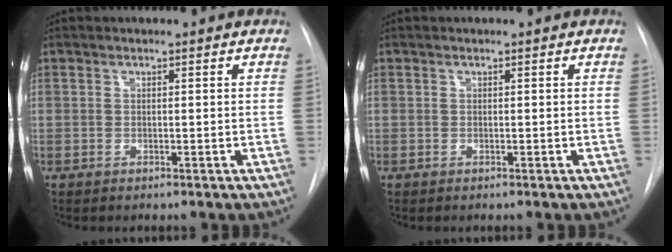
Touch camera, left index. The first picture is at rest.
{"total": 0.0}